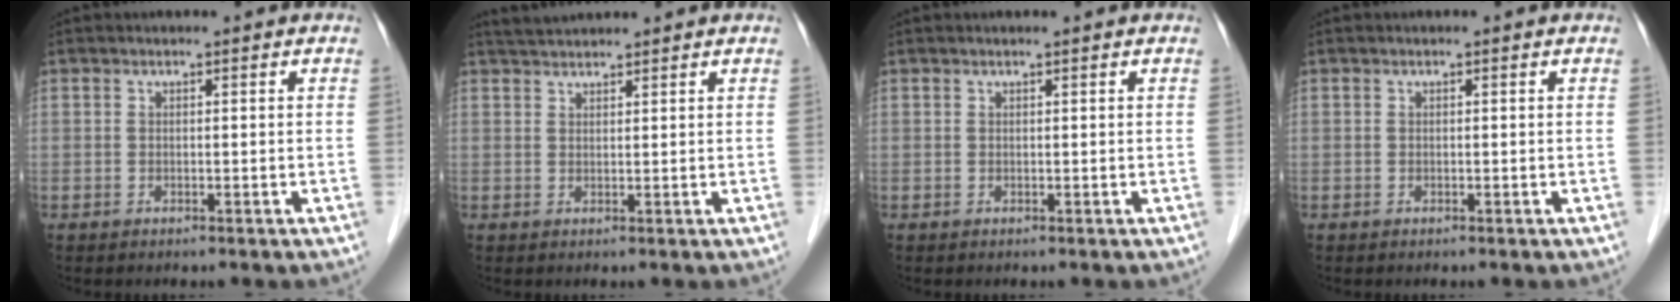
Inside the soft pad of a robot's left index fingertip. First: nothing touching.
{"total": 3.1, "force": [3.0, 0.1, 0.7], "torque": [-0.016, 0.025, 0.058]}
{"total": 0.6, "force": [0.4, -0.1, 0.3], "torque": [-0.008, 0.003, 0.010]}
{"total": 0.0}